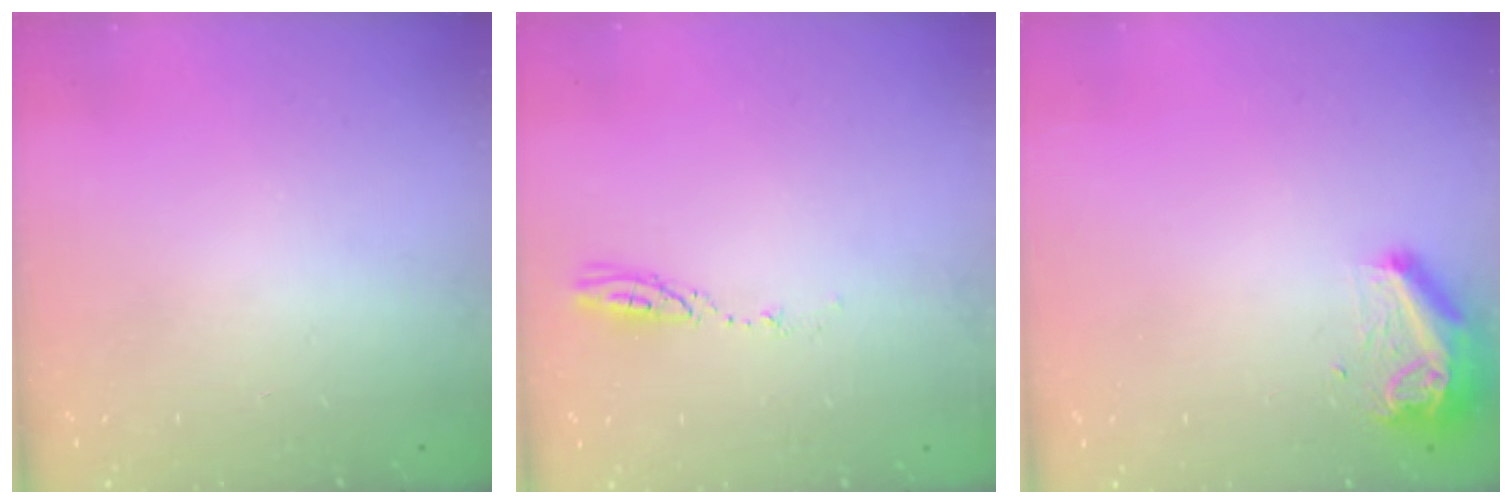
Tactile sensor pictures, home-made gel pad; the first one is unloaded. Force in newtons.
{"total": 3.7, "press": 3.7, "slide": 0.3}
{"total": 9.0, "press": 8.9, "slide": 1.2}